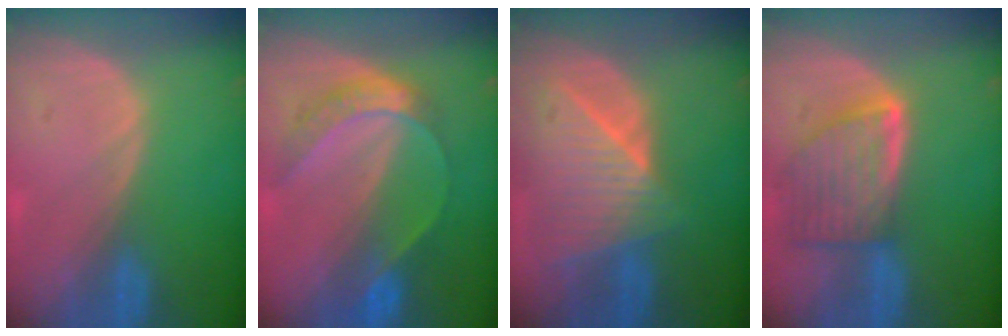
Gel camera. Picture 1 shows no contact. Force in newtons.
{"total": 6.9, "press": 5.7, "slide": 3.9}
{"total": 9.0, "press": 8.1, "slide": 4.1}
{"total": 8.0, "press": 7.3, "slide": 3.4}